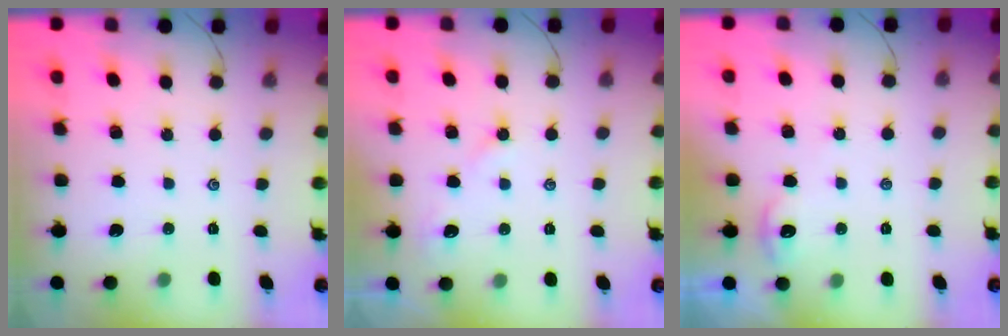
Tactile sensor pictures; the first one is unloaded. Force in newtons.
{"total": 2.8, "press": 2.8, "slide": 0.5}
{"total": 2.5, "press": 2.5, "slide": 0.3}